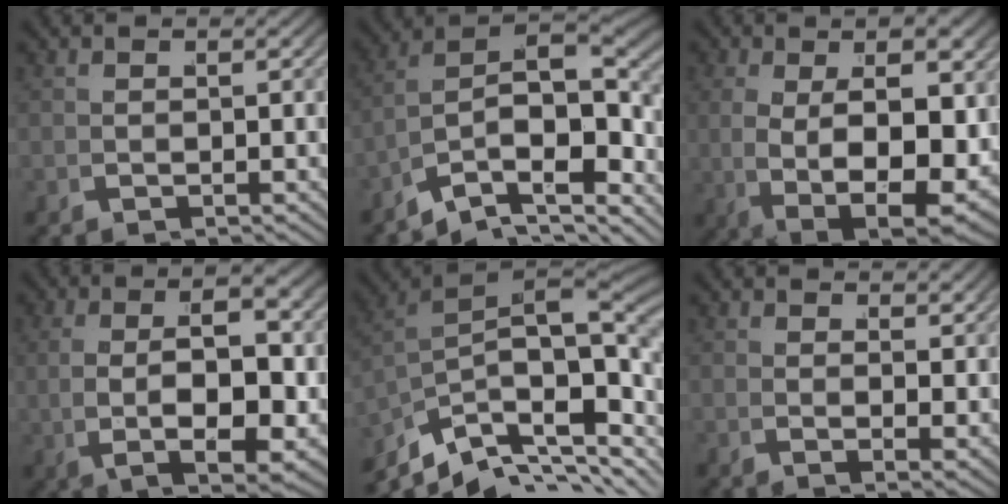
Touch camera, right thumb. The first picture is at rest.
{"total": 14.5, "force": [-1.4, 10.5, 9.9], "torque": [-0.184, -0.039, -0.020]}
{"total": 11.2, "force": [-1.1, 6.1, 9.3], "torque": [-0.172, -0.039, 0.010]}
{"total": 9.4, "force": [0.0, 4.4, 8.3], "torque": [-0.152, -0.018, 0.018]}
{"total": 11.8, "force": [-2.1, 6.2, 9.7], "torque": [-0.155, -0.027, -0.016]}
{"total": 2.5, "force": [1.9, 0.6, 1.5], "torque": [-0.011, -0.003, 0.030]}